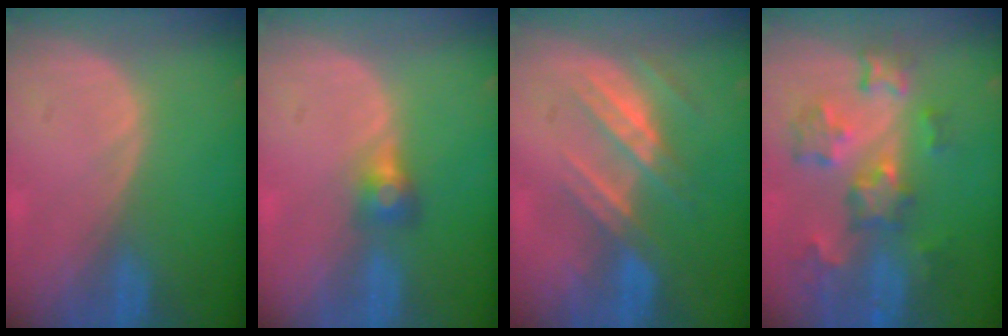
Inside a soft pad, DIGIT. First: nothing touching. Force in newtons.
{"total": 2.8, "press": 2.6, "slide": 1.0}
{"total": 7.2, "press": 6.7, "slide": 2.7}
{"total": 9.0, "press": 7.9, "slide": 4.2}